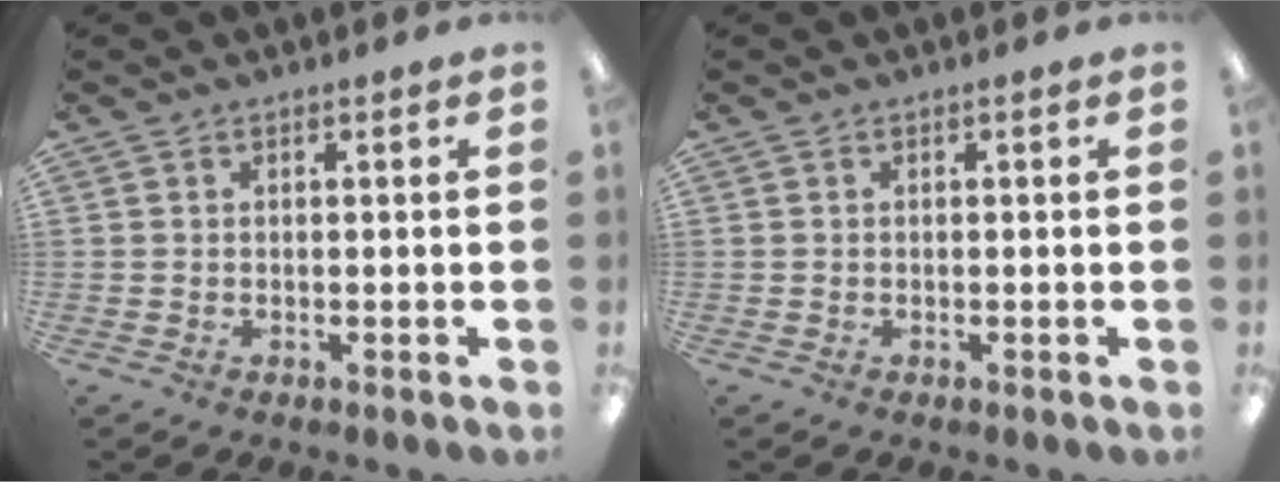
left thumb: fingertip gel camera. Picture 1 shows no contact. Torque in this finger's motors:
{"motor_torque": [0.00, 0.00, 0.01, -0.01, 0.00]}